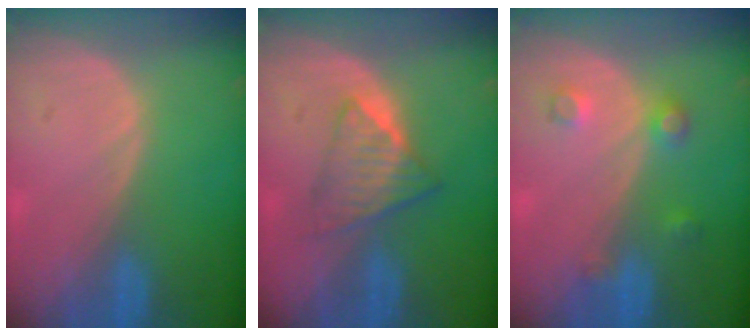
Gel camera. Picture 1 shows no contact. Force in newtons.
{"total": 5.8, "press": 5.1, "slide": 2.7}
{"total": 3.5, "press": 3.2, "slide": 1.4}